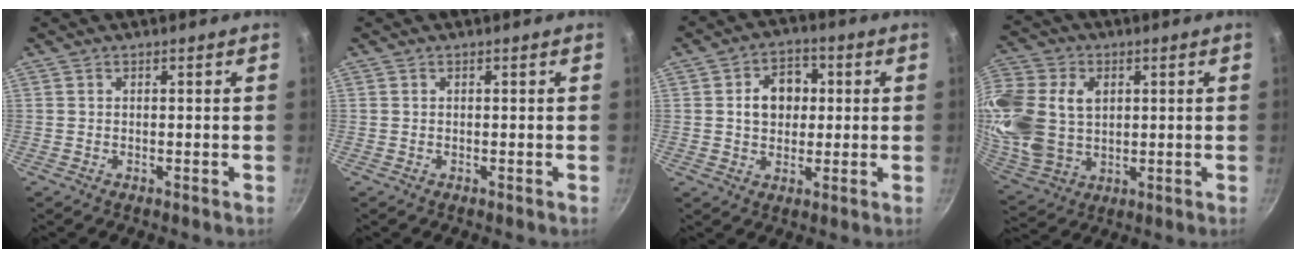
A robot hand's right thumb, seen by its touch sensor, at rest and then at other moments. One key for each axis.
{"total": 0.0}
{"total": 8.1, "fx": 1.0, "fy": 6.4, "fz": 4.9, "tx": -0.040, "ty": 0.010, "tz": 0.009}
{"total": 21.1, "fx": 3.5, "fy": 15.6, "fz": 13.8, "tx": -0.312, "ty": 0.007, "tz": 0.074}